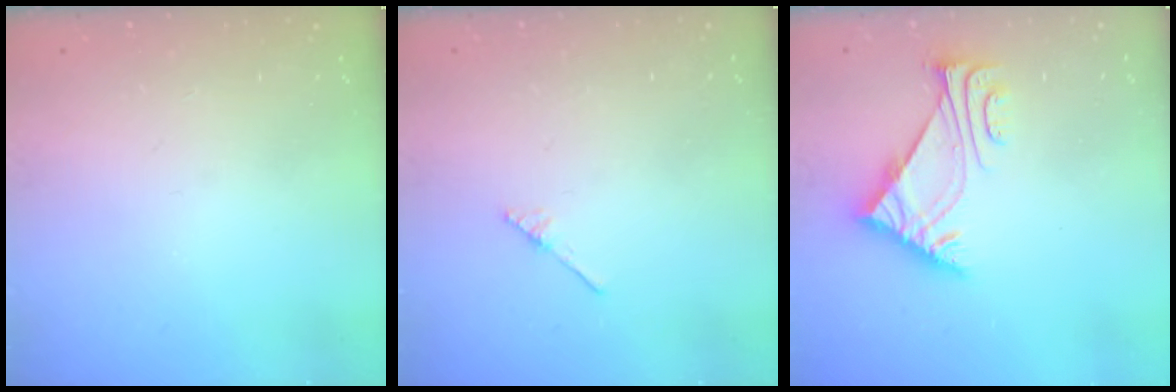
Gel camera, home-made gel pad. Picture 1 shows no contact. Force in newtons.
{"total": 1.9, "press": 1.8, "slide": 0.3}
{"total": 6.6, "press": 6.5, "slide": 1.2}